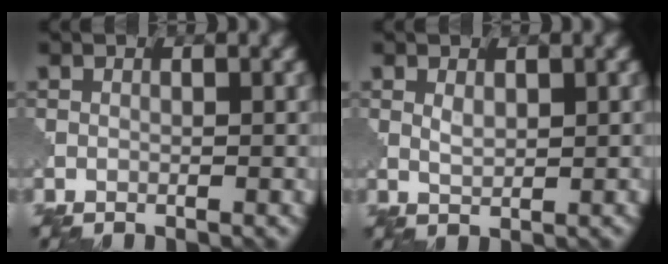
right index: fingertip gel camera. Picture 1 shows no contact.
{"total": 1.0, "force": [0.9, 0.4, 0.3], "torque": [-0.013, -0.003, 0.022]}